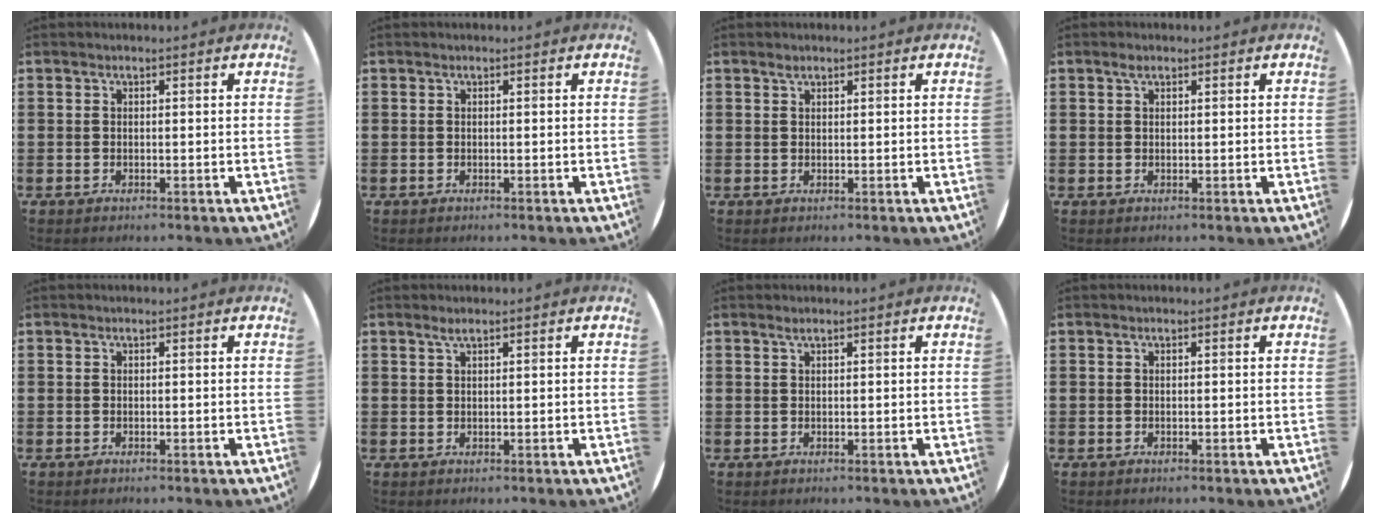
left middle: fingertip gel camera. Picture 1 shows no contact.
{"total": 0.0}
{"total": 0.6, "force": [0.5, 0.2, 0.1], "torque": [-0.004, 0.001, 0.010]}
{"total": 1.0, "force": [0.6, 0.4, 0.7], "torque": [-0.007, 0.001, 0.008]}
{"total": 0.0}
{"total": 1.0, "force": [0.7, 0.0, 0.7], "torque": [-0.015, 0.002, 0.013]}
{"total": 0.5, "force": [0.4, -0.1, 0.4], "torque": [-0.006, 0.000, 0.007]}
{"total": 0.0}